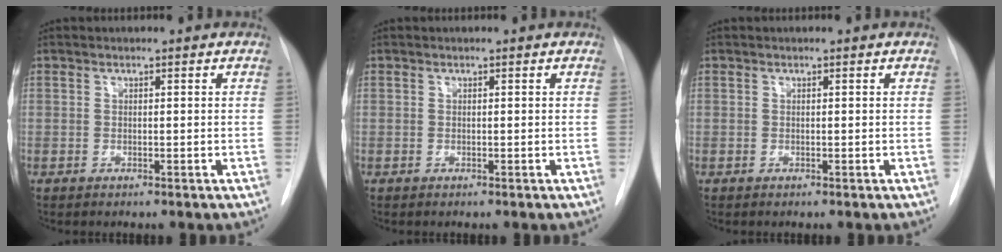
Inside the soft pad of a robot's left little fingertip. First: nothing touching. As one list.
[{"total": 0.0}, {"total": 0.0}]